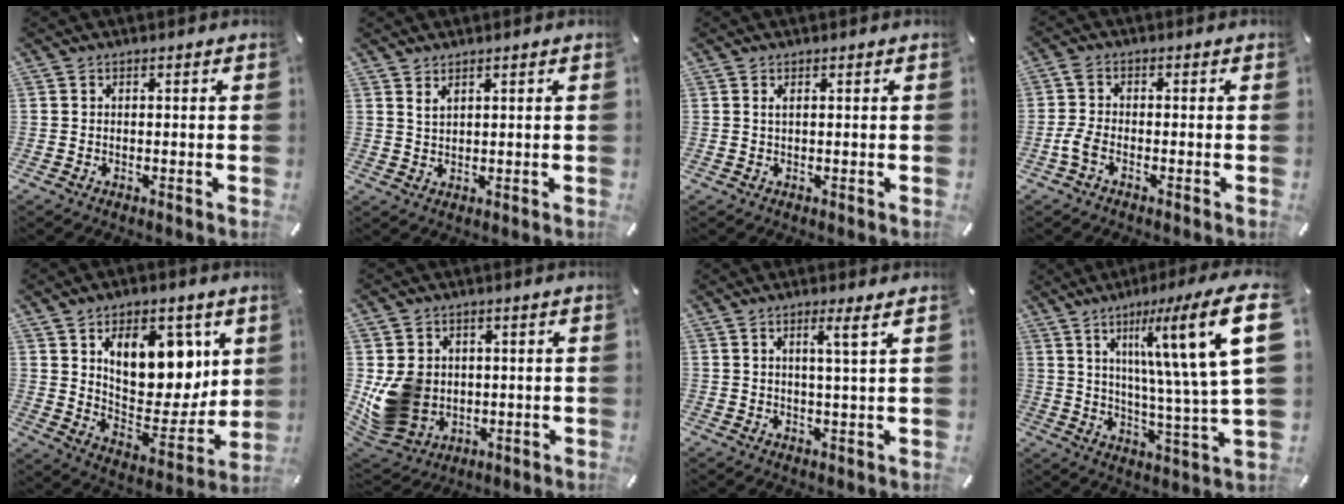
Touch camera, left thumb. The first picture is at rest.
{"total": 1.9, "force": [1.5, 0.6, 1.0], "torque": [-0.022, -0.002, 0.030]}
{"total": 0.9, "force": [0.4, 0.0, 0.9], "torque": [-0.018, 0.000, 0.006]}
{"total": 3.7, "force": [-1.7, 1.8, 2.7], "torque": [-0.065, 0.001, -0.034]}
{"total": 16.5, "force": [8.0, 9.9, 10.5], "torque": [-0.138, -0.049, 0.139]}
{"total": 10.7, "force": [0.2, 9.8, 4.2], "torque": [-0.099, -0.008, 0.004]}
{"total": 4.5, "force": [2.1, -0.6, 4.0], "torque": [-0.082, -0.005, 0.032]}
{"total": 25.7, "force": [9.1, 5.6, 23.4], "torque": [-0.343, -0.048, 0.133]}